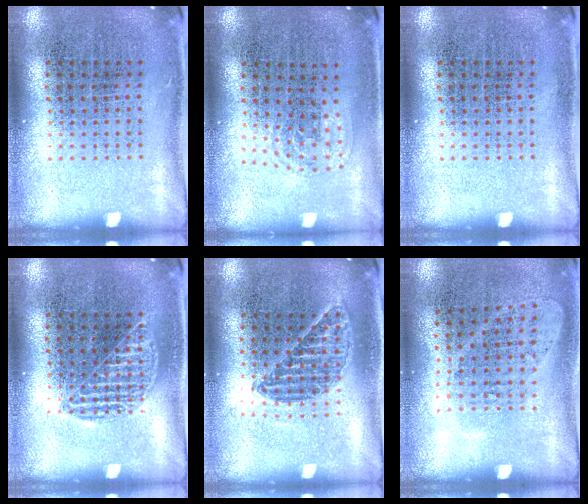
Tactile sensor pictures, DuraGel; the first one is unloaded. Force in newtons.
{"total": 1.0, "press": 0.7, "slide": 0.7}
{"total": 0.0}
{"total": 1.2, "press": 1.2, "slide": 0.2}
{"total": 1.2, "press": 1.1, "slide": 0.5}
{"total": 0.9, "press": 0.8, "slide": 0.4}